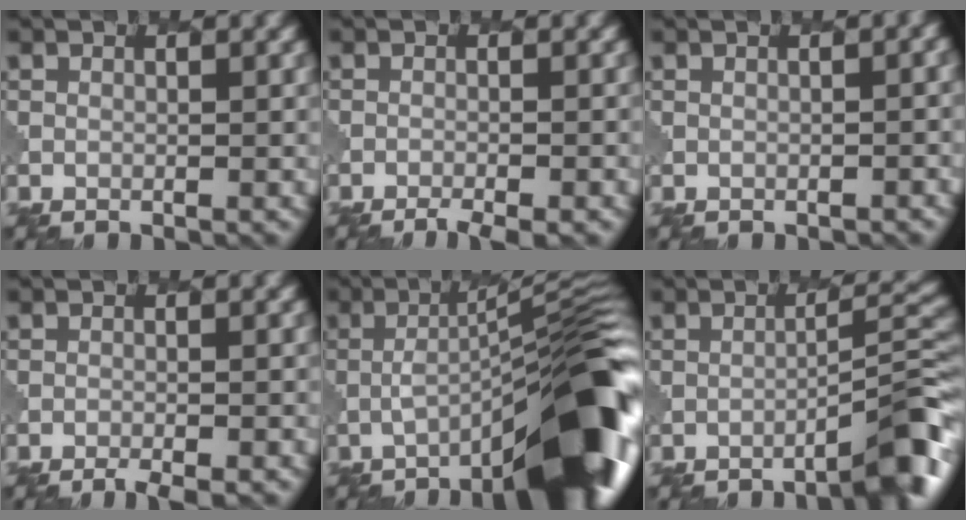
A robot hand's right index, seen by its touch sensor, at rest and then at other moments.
{"total": 3.0, "force": [-2.4, 0.6, 1.7], "torque": [-0.024, -0.004, -0.039]}
{"total": 2.0, "force": [-0.9, 0.7, 1.6], "torque": [-0.010, 0.003, -0.010]}
{"total": 2.7, "force": [-2.2, 0.5, 1.5], "torque": [-0.019, -0.002, -0.036]}
{"total": 13.5, "force": [-6.6, 2.7, 11.5], "torque": [-0.164, 0.015, -0.095]}
{"total": 5.8, "force": [-3.9, 0.6, 4.3], "torque": [-0.045, 0.024, -0.062]}